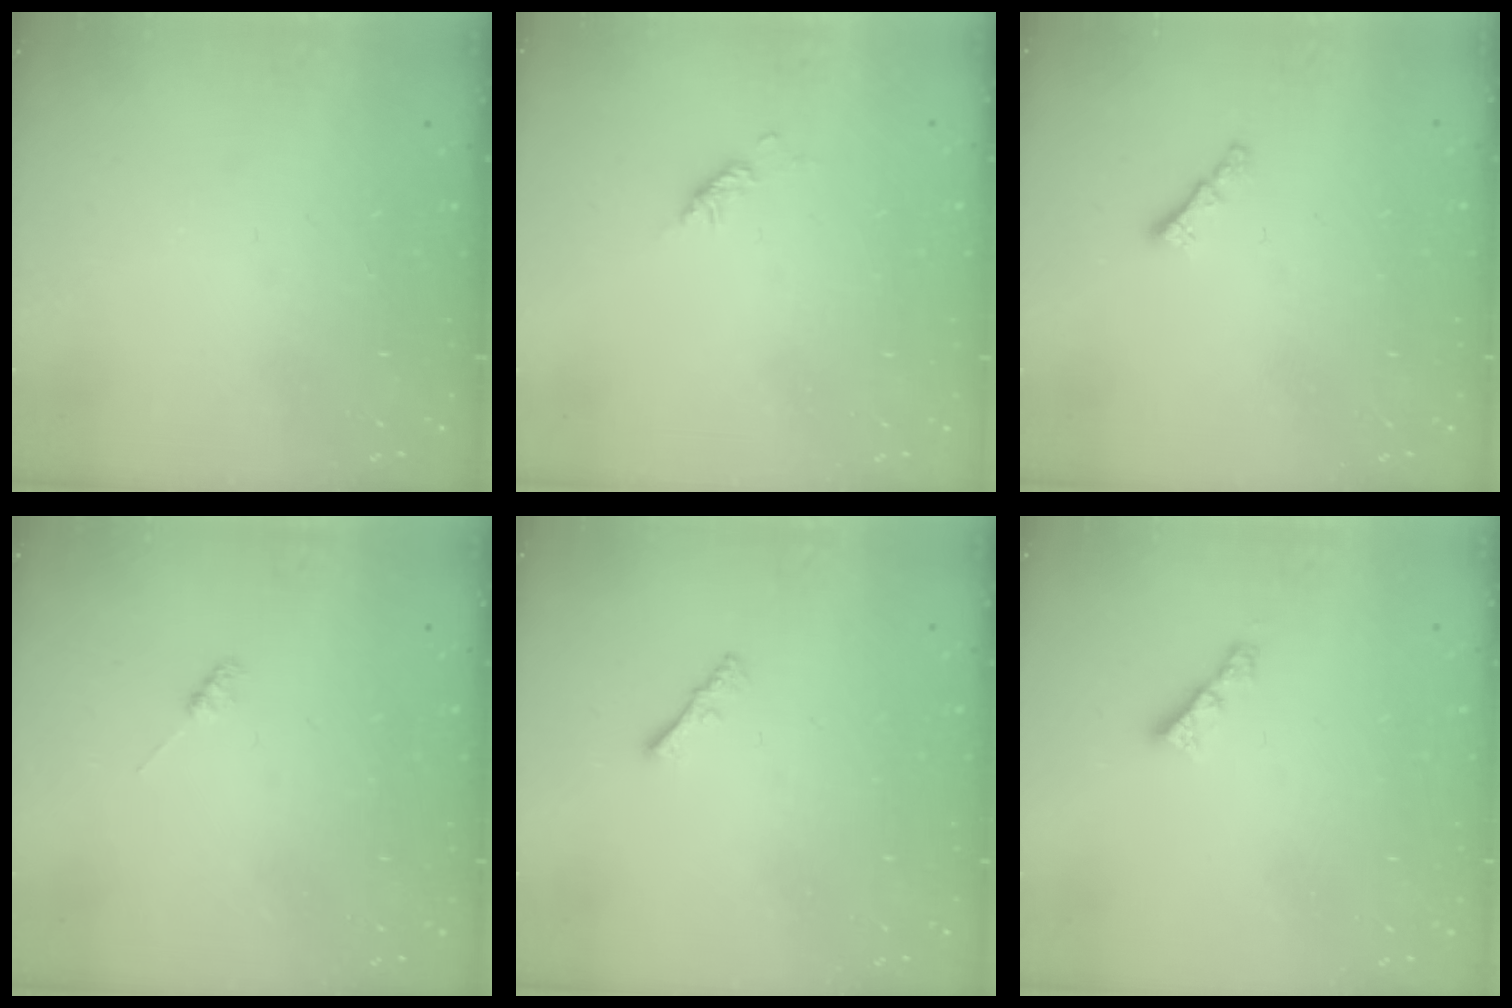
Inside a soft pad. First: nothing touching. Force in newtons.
{"total": 2.9, "press": 2.9, "slide": 0.6}
{"total": 0.6, "press": 0.5, "slide": 0.4}
{"total": 2.3, "press": 2.3, "slide": 0.3}
{"total": 1.3, "press": 1.3, "slide": 0.4}
{"total": 2.6, "press": 2.6, "slide": 0.1}